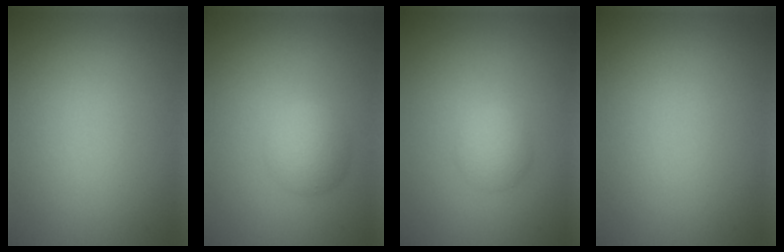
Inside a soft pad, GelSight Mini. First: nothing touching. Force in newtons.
{"total": 2.8, "press": 2.8, "slide": 0.1}
{"total": 2.0, "press": 2.0, "slide": 0.0}
{"total": 0.0}